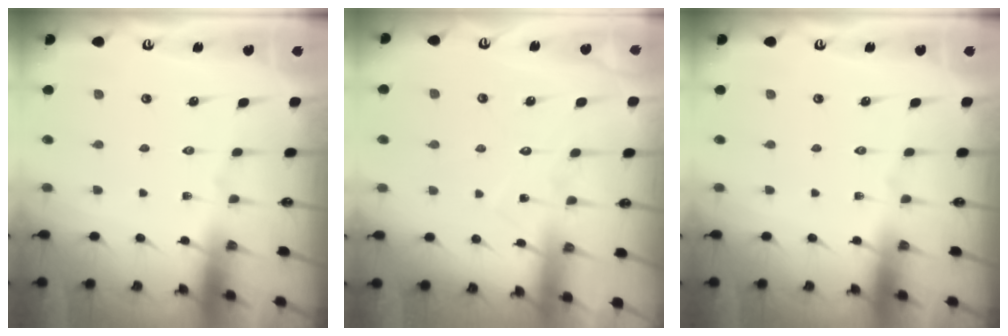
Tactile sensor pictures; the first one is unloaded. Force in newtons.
{"total": 7.3, "press": 7.3, "slide": 0.3}
{"total": 0.0}